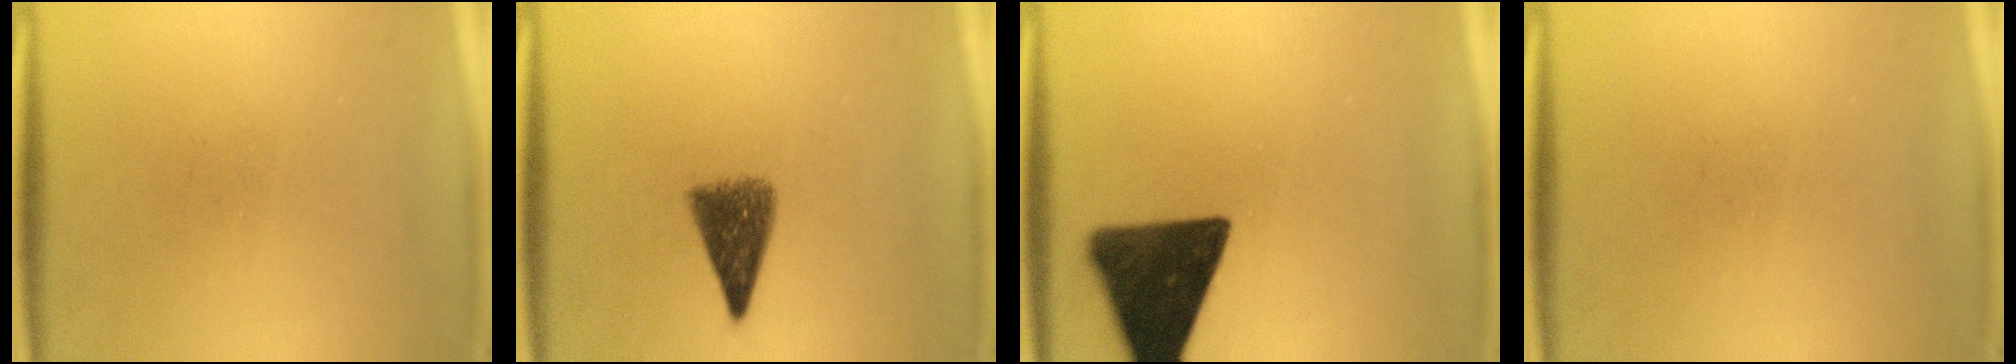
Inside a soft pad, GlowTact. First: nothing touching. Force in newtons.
{"total": 6.2}
{"total": 15.9}
{"total": 0.0}